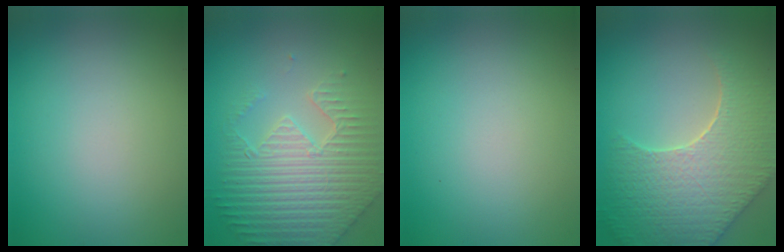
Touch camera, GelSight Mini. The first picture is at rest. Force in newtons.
{"total": 6.9, "press": 5.4, "slide": 4.3}
{"total": 0.0}
{"total": 9.1, "press": 6.4, "slide": 6.5}